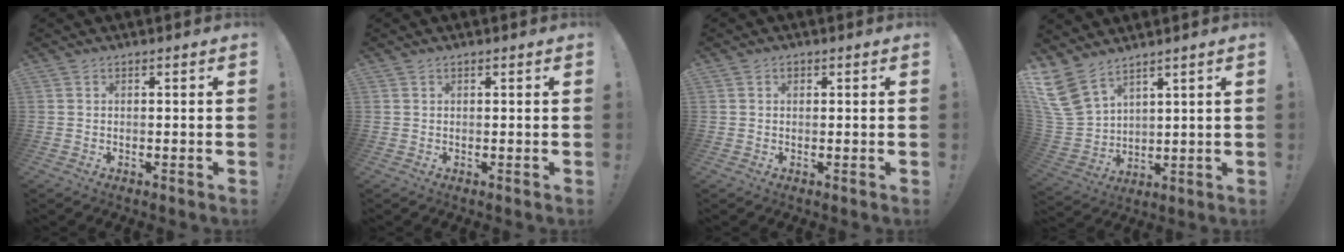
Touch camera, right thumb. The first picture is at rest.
{"total": 0.0}
{"total": 0.7, "force": [0.2, 0.7, 0.2], "torque": [0.001, 0.000, 0.002]}
{"total": 10.0, "force": [7.3, 4.9, 4.7], "torque": [-0.100, -0.049, 0.144]}